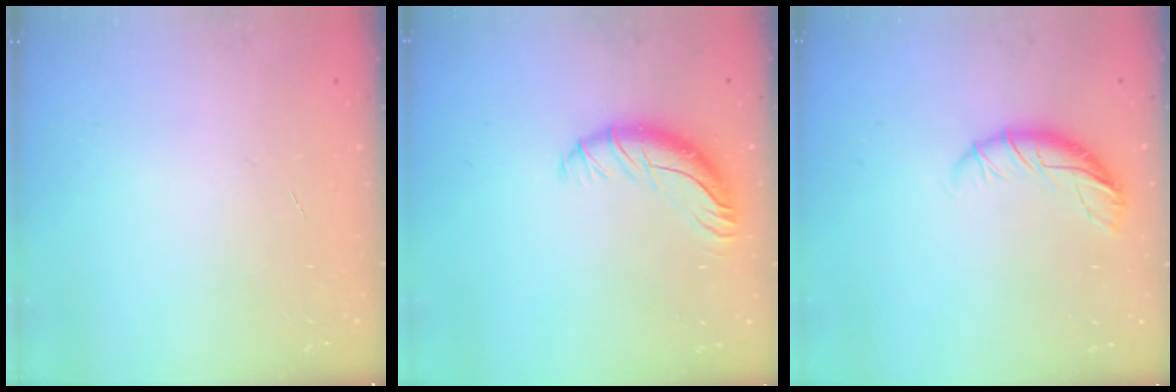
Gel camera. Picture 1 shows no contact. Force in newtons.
{"total": 11.2, "press": 10.9, "slide": 2.5}
{"total": 9.2, "press": 9.1, "slide": 1.3}